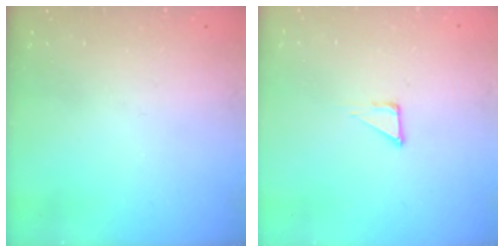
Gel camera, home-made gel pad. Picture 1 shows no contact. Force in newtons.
{"total": 3.6, "press": 3.6, "slide": 0.2}